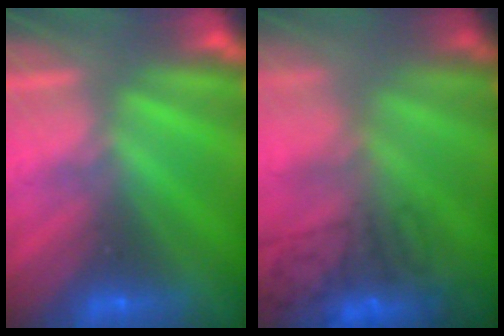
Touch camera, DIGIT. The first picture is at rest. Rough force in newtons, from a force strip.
{"total": 9.6}